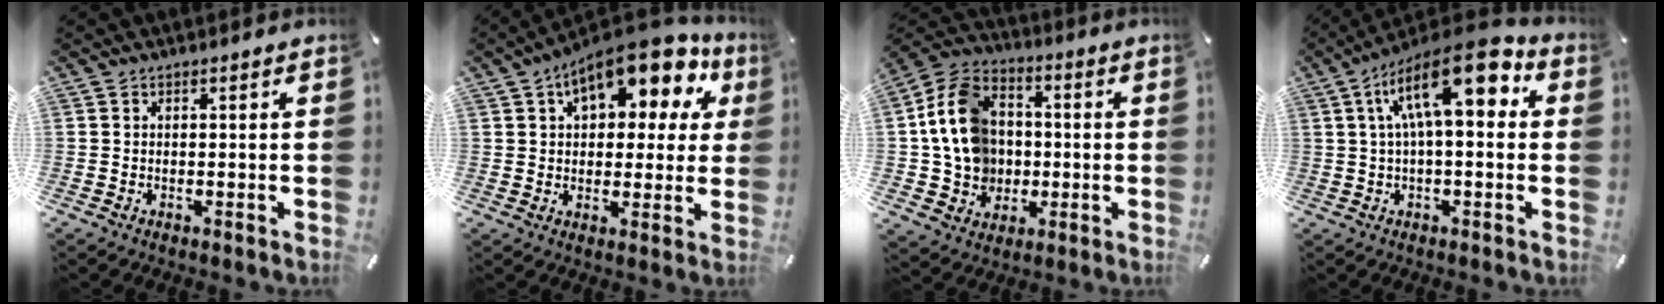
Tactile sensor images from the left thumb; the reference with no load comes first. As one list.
[{"total": 14.6, "force": [8.9, 7.3, 9.0], "torque": [-0.131, -0.054, 0.148]}, {"total": 15.3, "force": [0.0, 13.5, 7.2], "torque": [-0.162, 0.010, 0.007]}, {"total": 15.9, "force": [5.3, 5.8, 13.8], "torque": [-0.241, -0.020, 0.085]}]